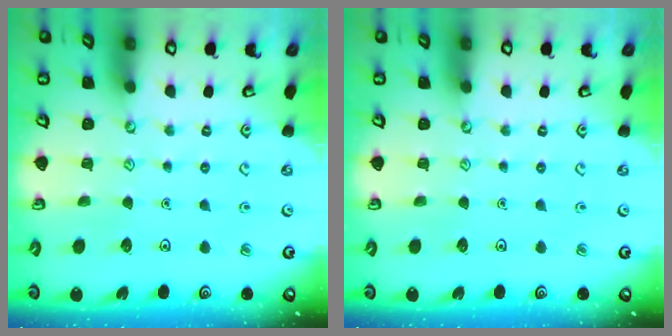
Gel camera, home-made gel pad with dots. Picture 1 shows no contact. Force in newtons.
{"total": 0.0}